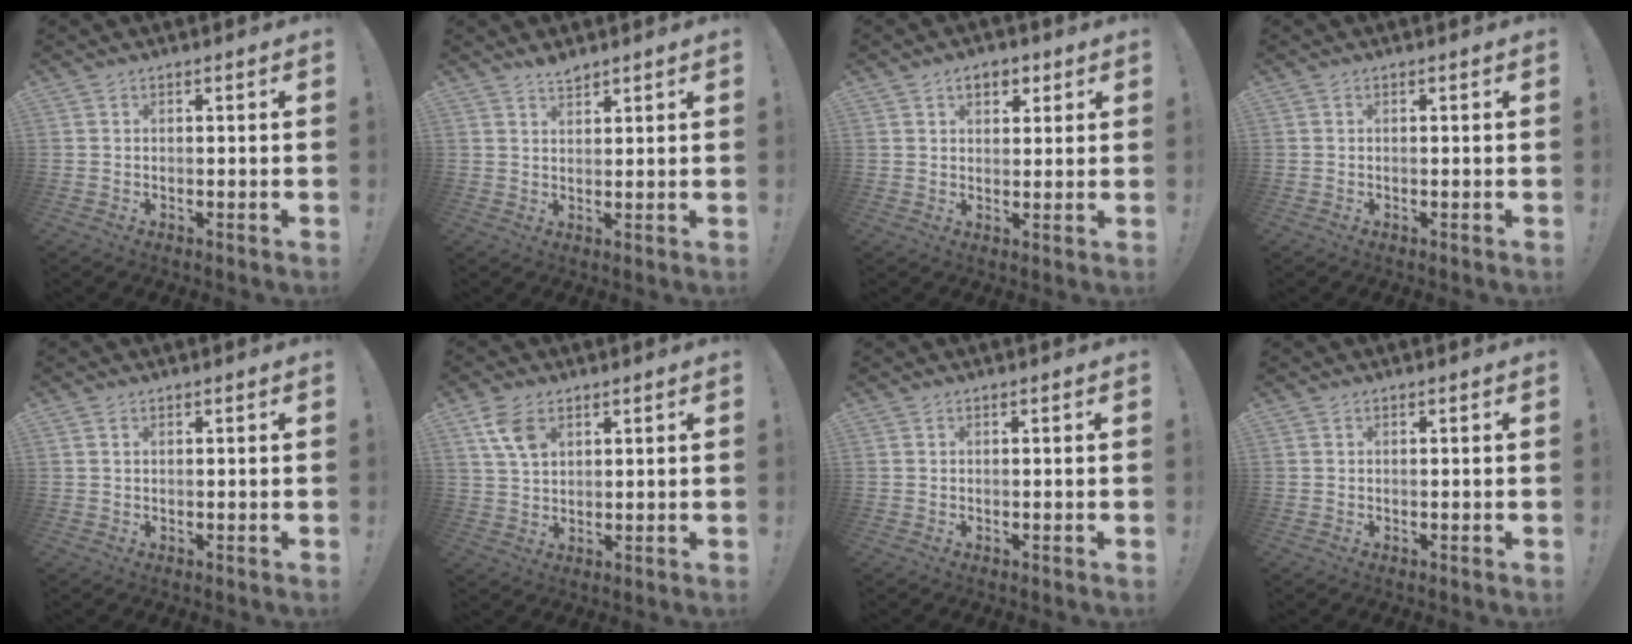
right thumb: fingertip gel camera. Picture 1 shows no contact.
{"total": 2.9, "force": [2.7, 0.6, 0.8], "torque": [-0.006, -0.019, 0.047]}
{"total": 5.2, "force": [2.4, 3.7, 2.9], "torque": [-0.039, 0.002, 0.042]}
{"total": 0.0}
{"total": 0.5, "force": [0.3, 0.2, 0.4], "torque": [-0.009, 0.001, 0.007]}
{"total": 7.4, "force": [3.7, 4.3, 4.8], "torque": [-0.083, -0.009, 0.074]}
{"total": 0.0}
{"total": 0.0}